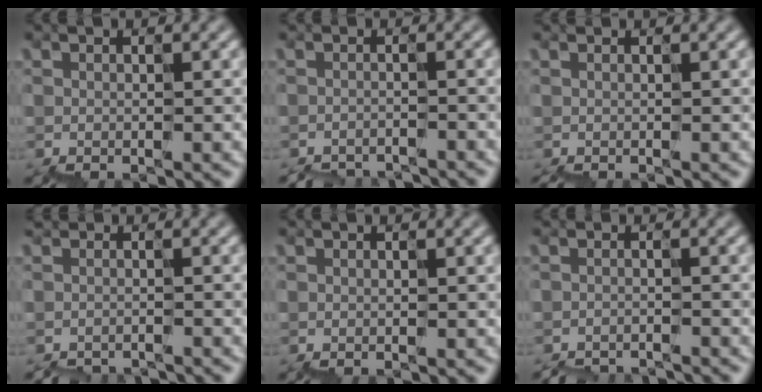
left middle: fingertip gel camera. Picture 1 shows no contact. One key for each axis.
{"total": 3.7, "fx": -3.5, "fy": -0.5, "fz": -1.1, "tx": -0.002, "ty": -0.019, "tz": -0.048}
{"total": 0.9, "fx": 0.0, "fy": 0.6, "fz": 0.7, "tx": 0.000, "ty": 0.005, "tz": -0.001}
{"total": 2.9, "fx": -2.6, "fy": -0.5, "fz": -1.2, "tx": 0.003, "ty": -0.017, "tz": -0.031}
{"total": 0.0}
{"total": 3.5, "fx": -3.3, "fy": -0.4, "fz": -0.9, "tx": 0.002, "ty": -0.017, "tz": -0.045}